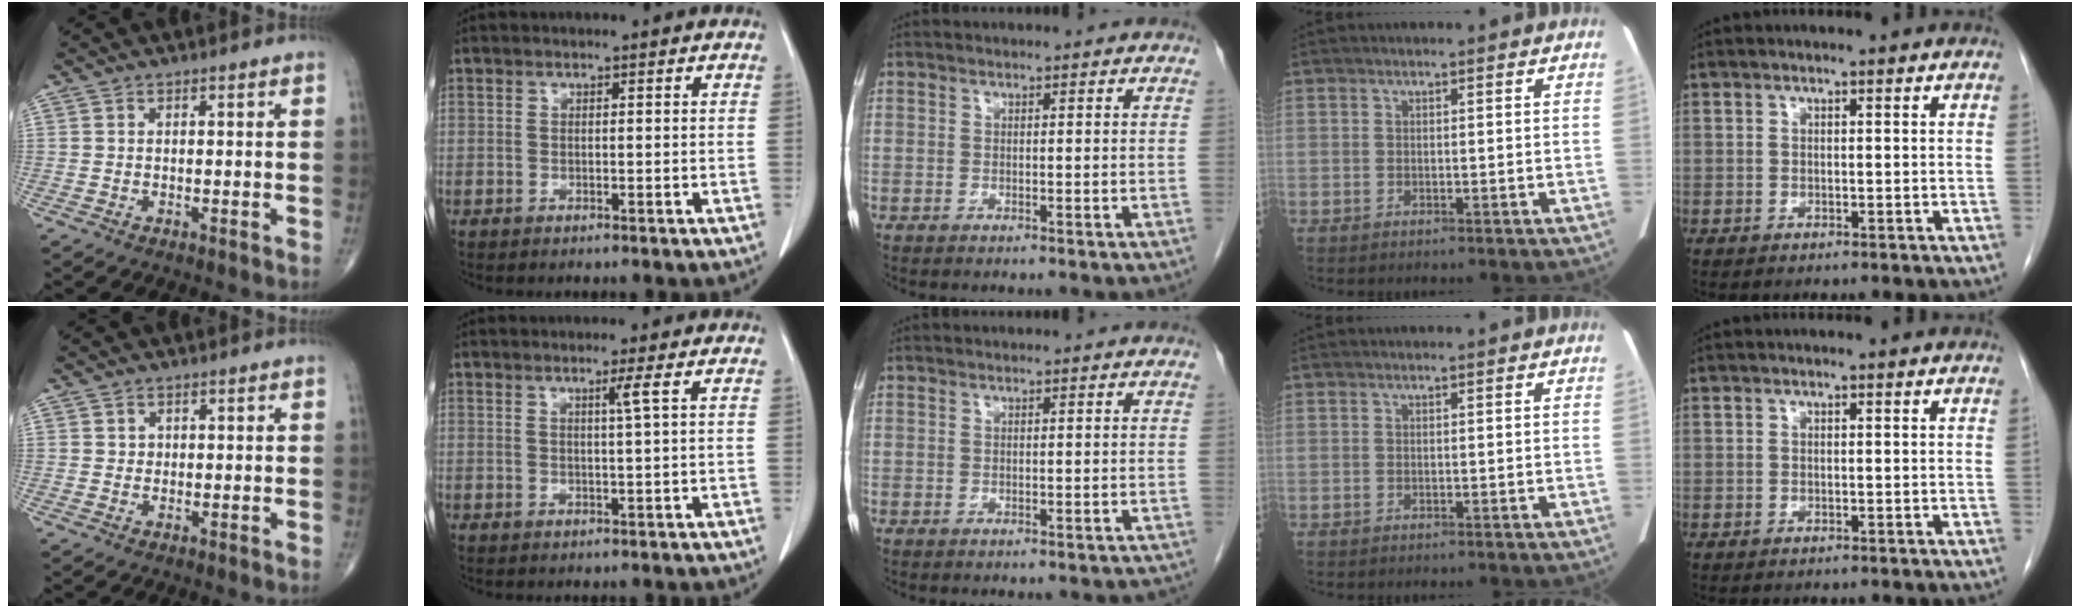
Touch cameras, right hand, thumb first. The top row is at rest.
{"thumb": {"total": 1.0, "force": [0.2, 0.9, 0.2], "torque": [0.004, 0.001, 0.003]}, "index": {"total": 1.8, "force": [0.7, -0.7, 1.5], "torque": [-0.029, -0.005, 0.014]}, "middle": {"total": 3.6, "force": [-3.3, 1.1, 0.9], "torque": [-0.010, -0.006, -0.032]}}